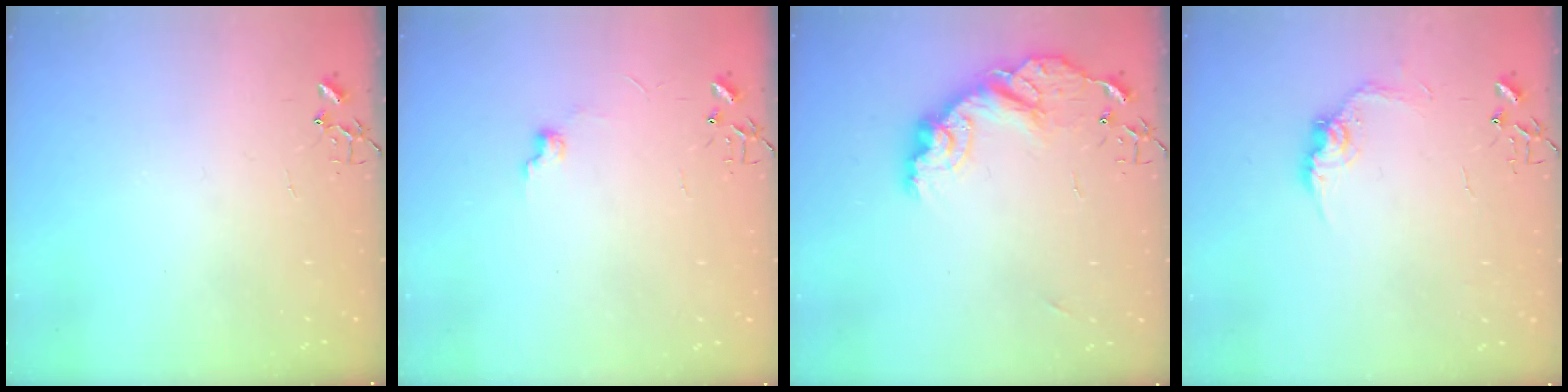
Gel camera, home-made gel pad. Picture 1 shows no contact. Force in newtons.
{"total": 6.9, "press": 6.8, "slide": 1.0}
{"total": 14.5, "press": 14.5, "slide": 0.6}
{"total": 9.9, "press": 9.9, "slide": 0.6}